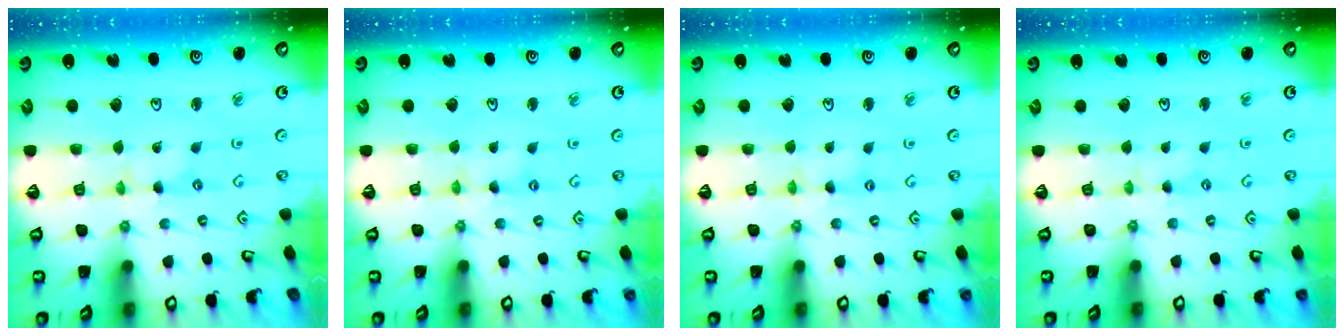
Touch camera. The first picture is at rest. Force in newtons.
{"total": 2.2, "press": 2.2, "slide": 0.3}
{"total": 2.2, "press": 2.2, "slide": 0.3}
{"total": 1.1, "press": 1.1, "slide": 0.3}